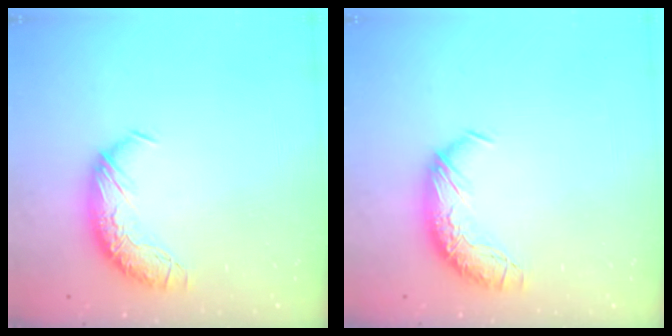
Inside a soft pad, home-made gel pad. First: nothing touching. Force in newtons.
{"total": 0.0}